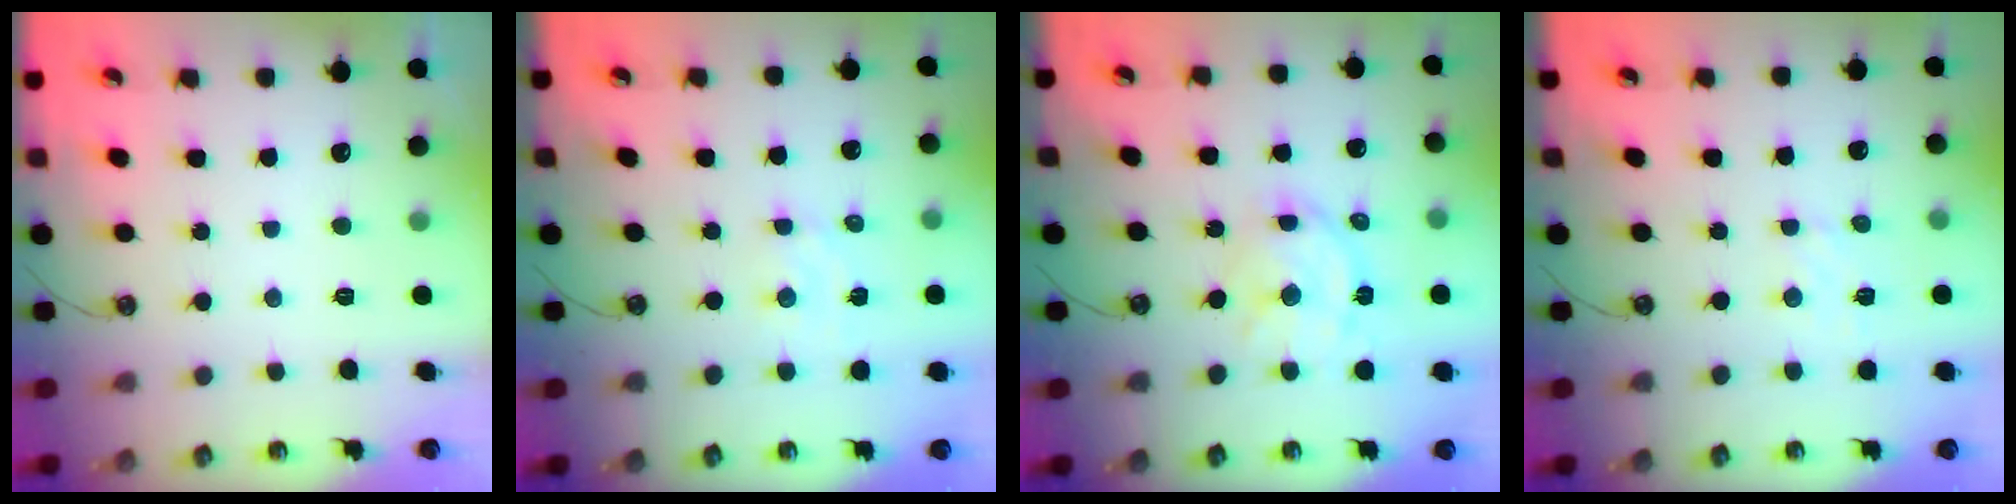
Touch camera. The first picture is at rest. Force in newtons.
{"total": 2.1, "press": 2.0, "slide": 0.5}
{"total": 12.6, "press": 12.5, "slide": 1.1}
{"total": 3.4, "press": 3.4, "slide": 0.5}